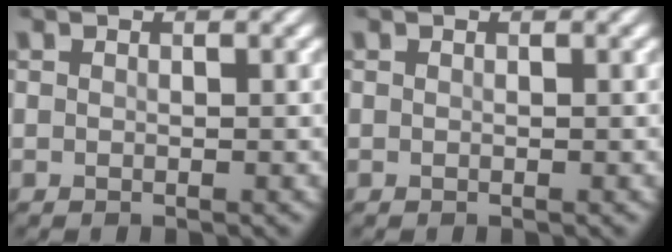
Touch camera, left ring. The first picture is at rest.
{"total": 0.0}